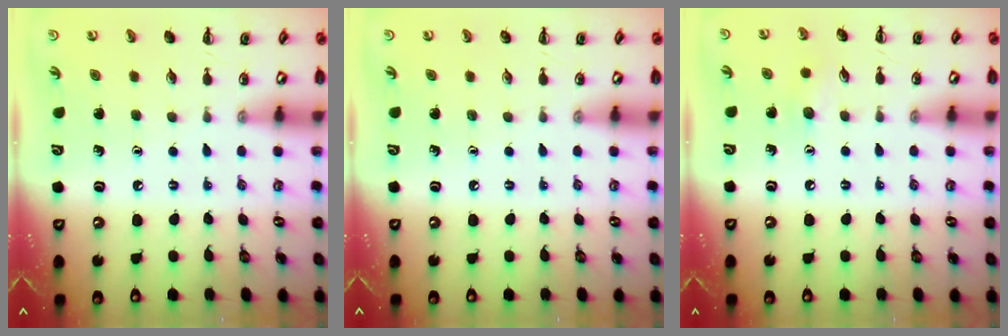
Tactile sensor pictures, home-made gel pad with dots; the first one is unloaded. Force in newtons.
{"total": 0.0}
{"total": 6.2, "press": 6.0, "slide": 1.6}